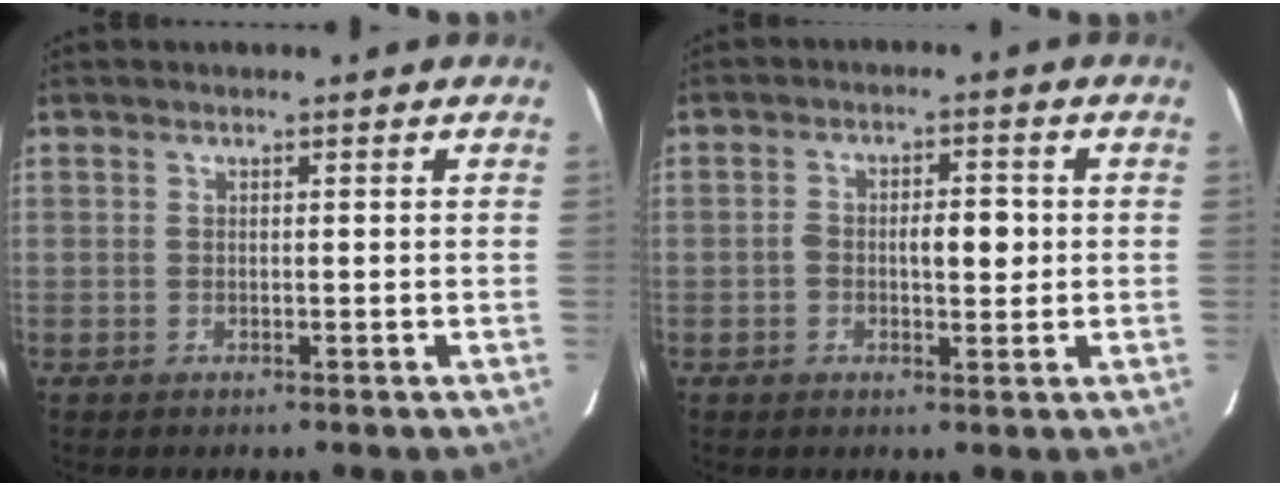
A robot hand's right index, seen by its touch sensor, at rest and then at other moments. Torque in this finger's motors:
{"motor_torque": [0.10, 0.01, 0.07, 0.04]}